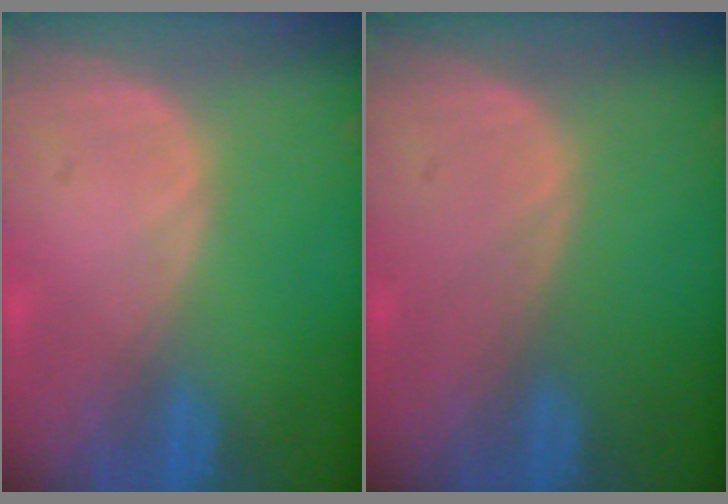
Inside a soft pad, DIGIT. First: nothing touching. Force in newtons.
{"total": 0.0}